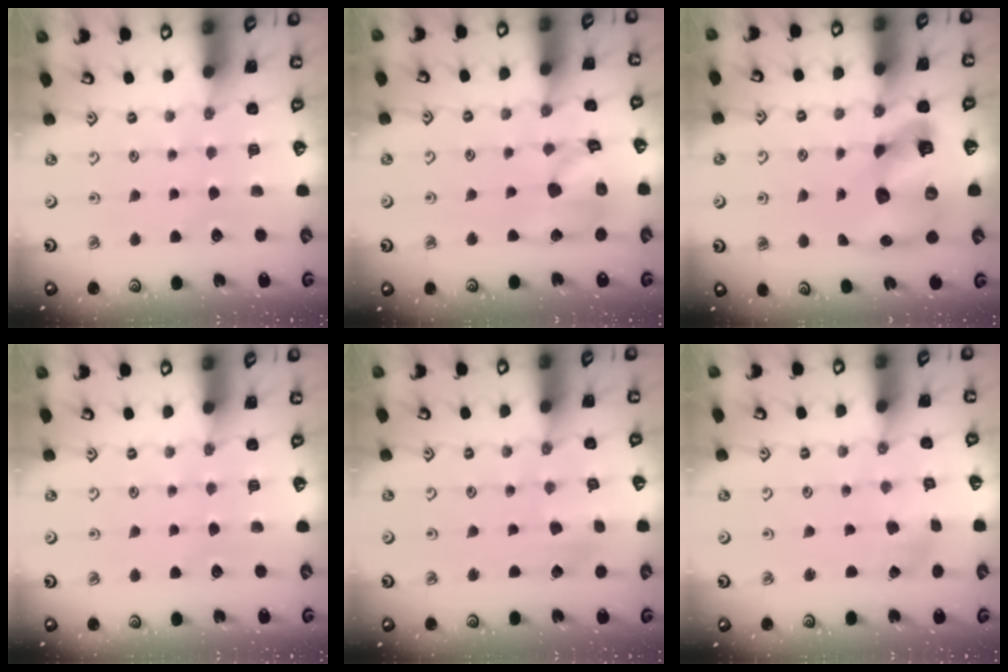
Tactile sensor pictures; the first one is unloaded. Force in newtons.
{"total": 13.7, "press": 13.6, "slide": 1.8}
{"total": 15.1, "press": 15.0, "slide": 2.1}
{"total": 0.0}
{"total": 1.3, "press": 1.3, "slide": 0.1}
{"total": 0.5, "press": 0.5, "slide": 0.2}